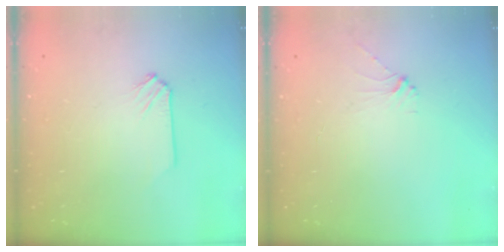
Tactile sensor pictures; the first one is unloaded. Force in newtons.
{"total": 3.3, "press": 3.3, "slide": 0.6}